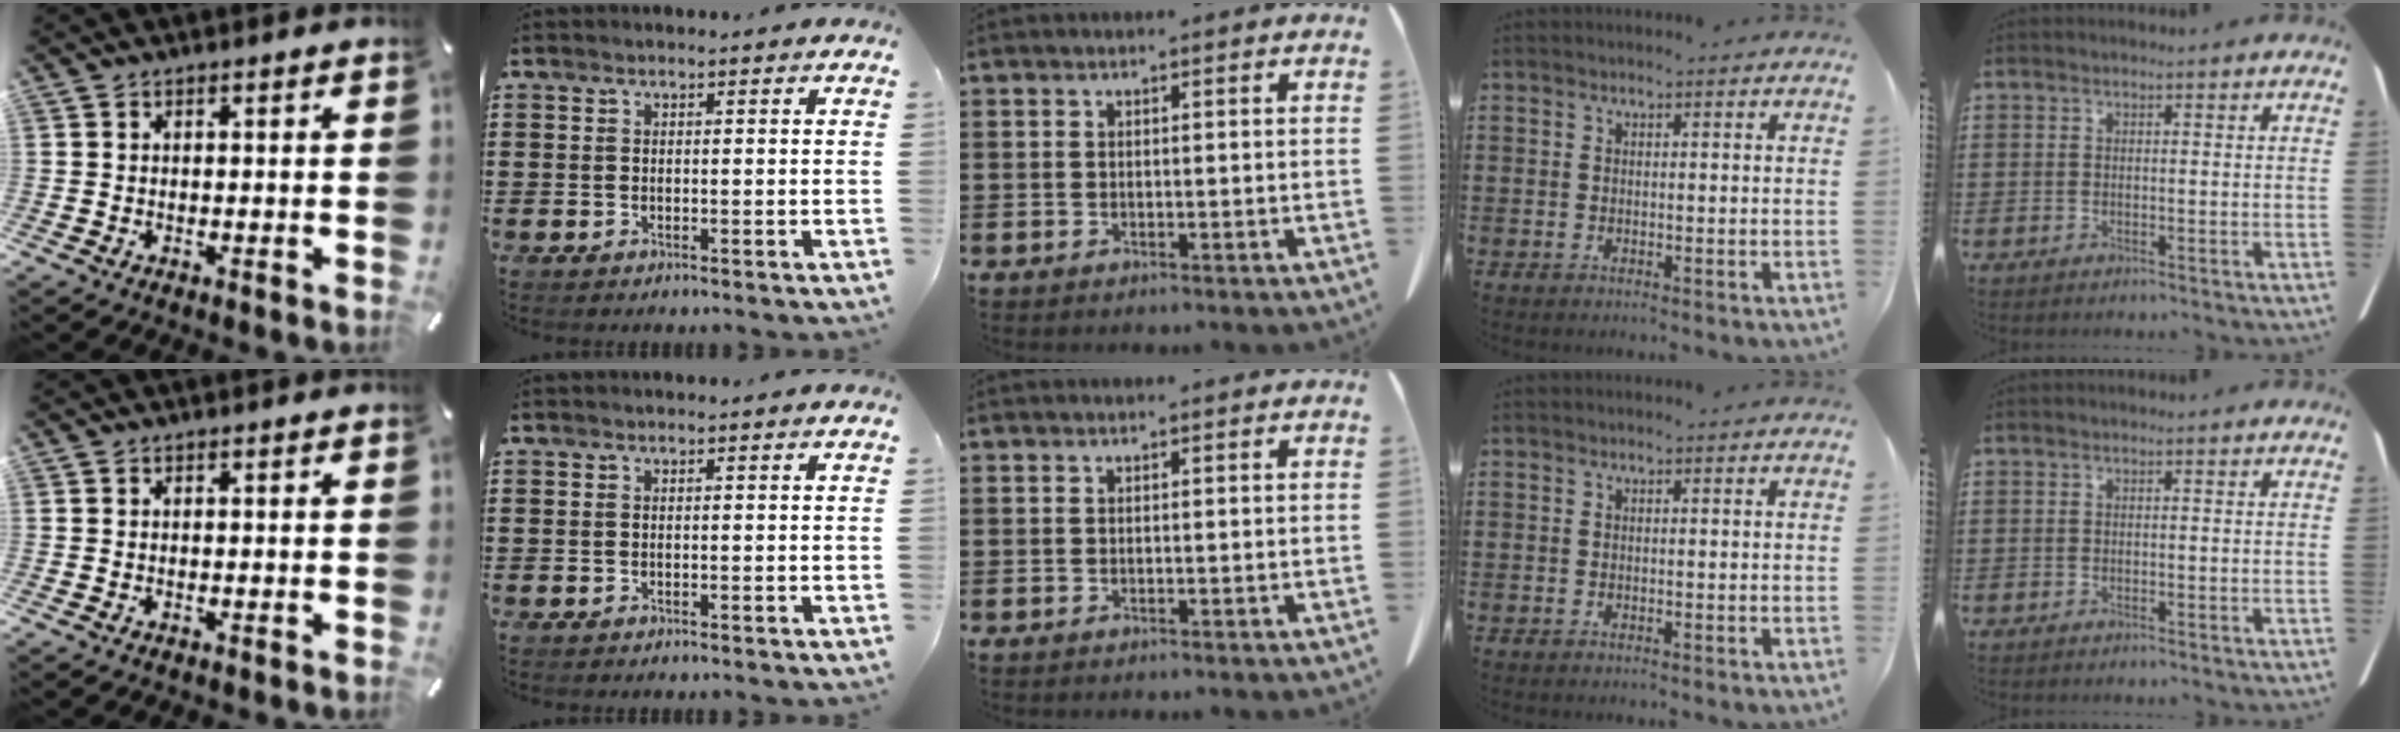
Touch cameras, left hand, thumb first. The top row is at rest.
{}